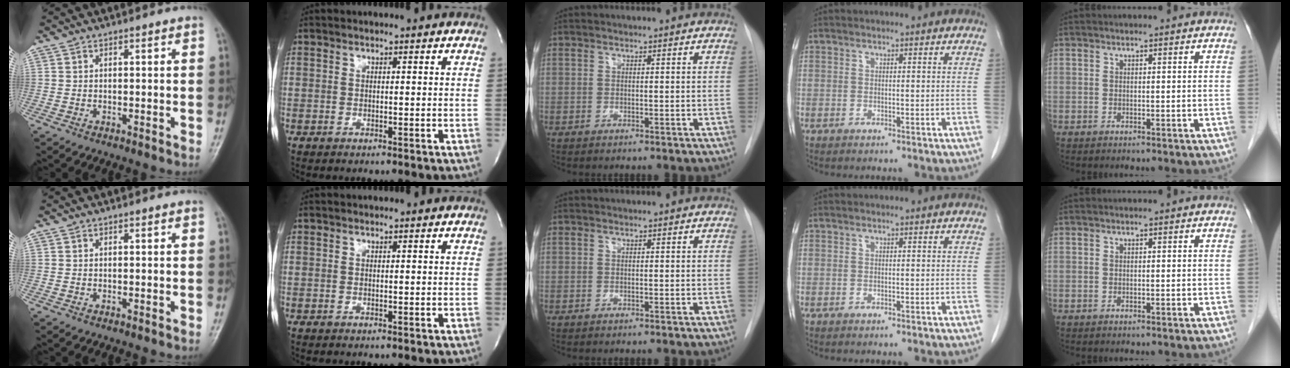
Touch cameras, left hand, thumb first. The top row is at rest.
{}